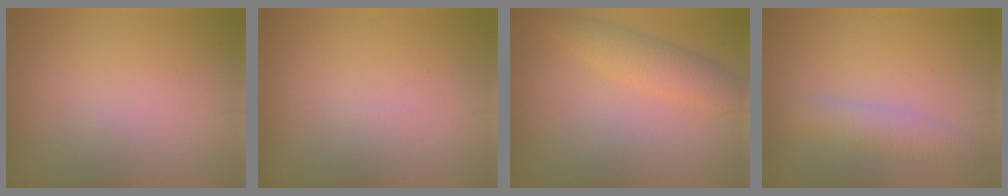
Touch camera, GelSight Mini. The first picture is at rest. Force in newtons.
{"total": 0.0}
{"total": 2.7, "press": 2.7, "slide": 0.1}
{"total": 2.4, "press": 2.4, "slide": 0.2}